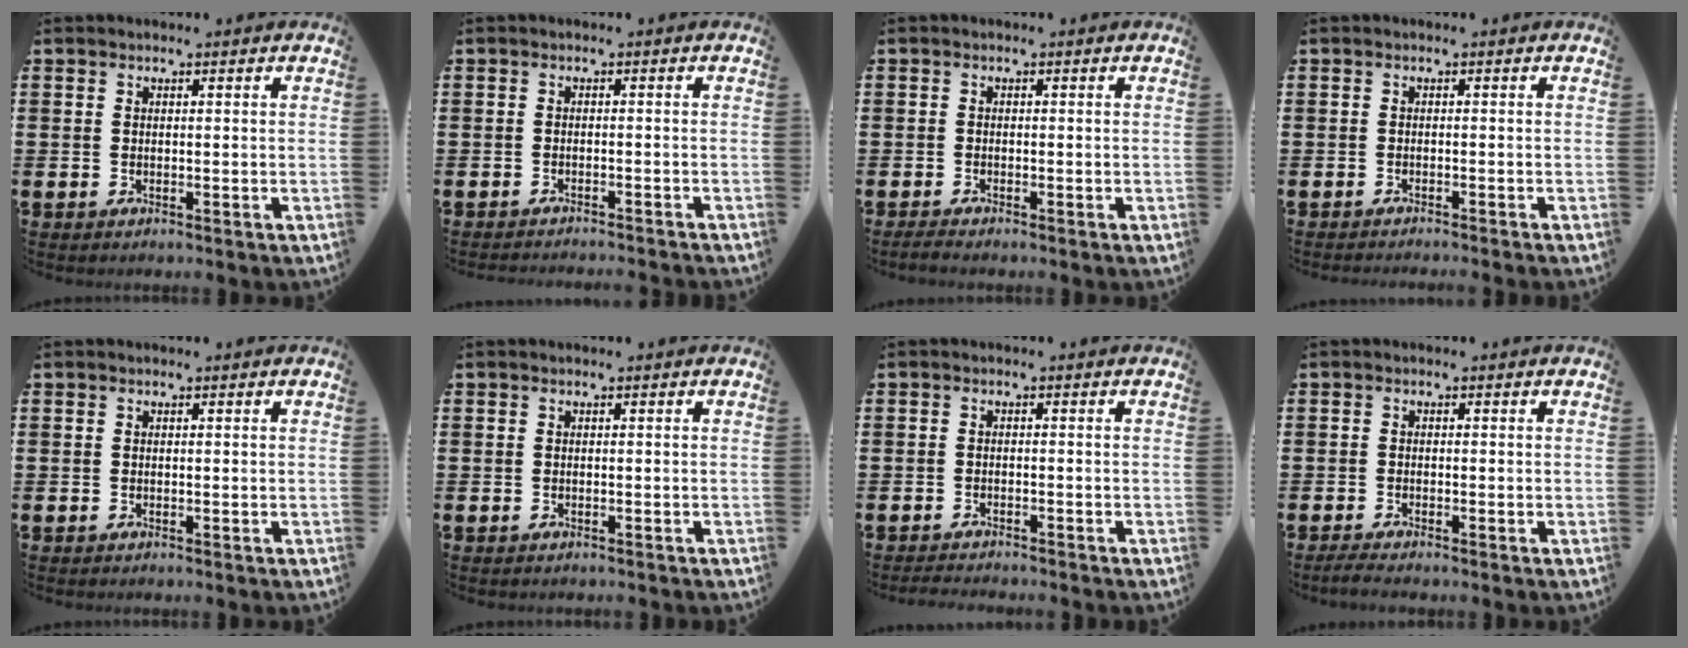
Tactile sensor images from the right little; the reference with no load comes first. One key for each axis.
{"total": 1.2, "fx": -1.1, "fy": -0.2, "fz": 0.0, "tx": 0.001, "ty": 0.001, "tz": -0.023}
{"total": 0.6, "fx": -0.2, "fy": 0.0, "fz": 0.6, "tx": -0.007, "ty": 0.000, "tz": -0.003}
{"total": 0.8, "fx": -0.8, "fy": -0.3, "fz": 0.0, "tx": 0.001, "ty": 0.000, "tz": -0.016}
{"total": 0.0}
{"total": 0.0}
{"total": 1.3, "fx": -1.3, "fy": -0.1, "fz": 0.1, "tx": -0.003, "ty": 0.001, "tz": -0.025}
{"total": 1.1, "fx": -0.9, "fy": 0.0, "fz": 0.7, "tx": -0.011, "ty": -0.002, "tz": -0.018}